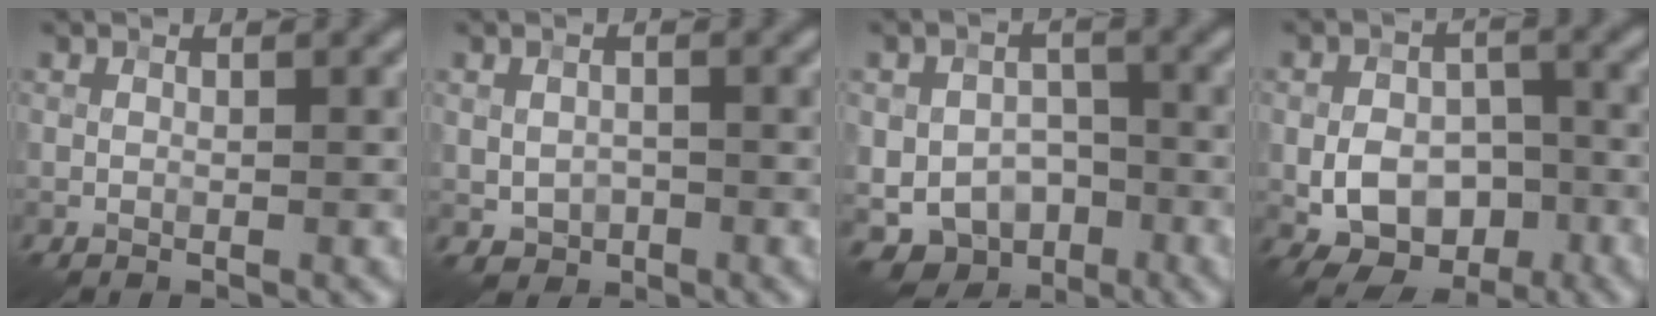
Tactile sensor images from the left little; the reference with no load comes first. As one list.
[{"total": 1.6, "force": [-0.6, 1.2, 0.8], "torque": [-0.018, -0.003, -0.009]}, {"total": 7.7, "force": [-3.3, 5.8, 3.8], "torque": [-0.042, -0.003, -0.056]}, {"total": 6.3, "force": [-2.0, 4.3, 4.1], "torque": [-0.066, 0.000, -0.036]}]